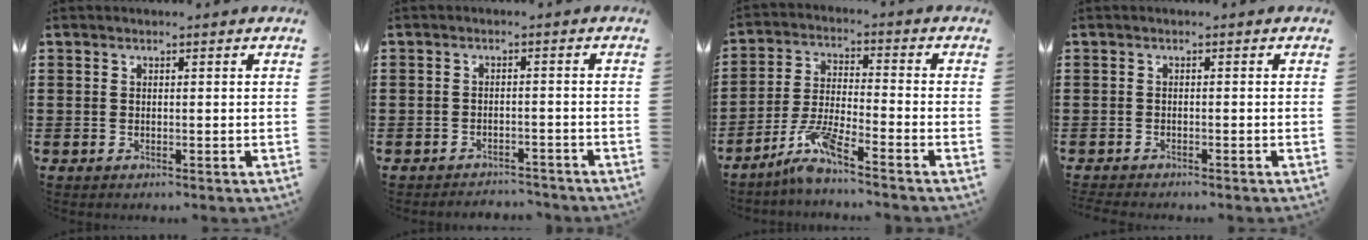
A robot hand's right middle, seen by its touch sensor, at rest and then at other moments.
{"total": 2.4, "force": [-2.4, 0.3, -0.3], "torque": [-0.002, -0.001, -0.053]}
{"total": 6.8, "force": [-5.3, 0.4, 4.2], "torque": [-0.096, -0.013, -0.102]}
{"total": 1.0, "force": [-1.0, 0.0, 0.0], "torque": [-0.004, -0.001, -0.020]}